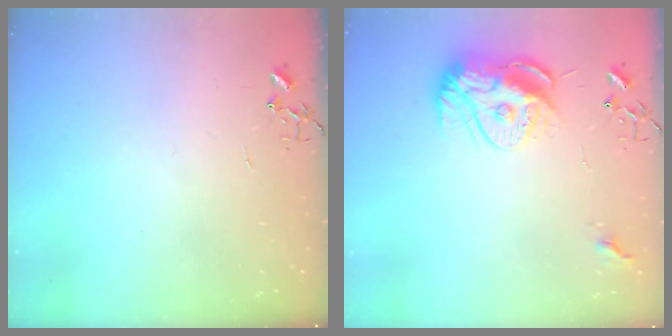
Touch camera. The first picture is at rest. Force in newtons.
{"total": 13.7, "press": 13.7, "slide": 1.2}